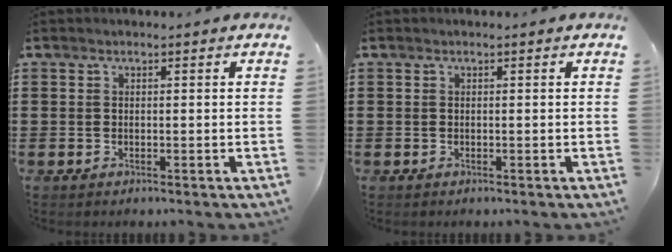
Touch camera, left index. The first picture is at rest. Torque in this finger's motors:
{"motor_torque": [-0.01, 0.00, 0.00, 0.00]}